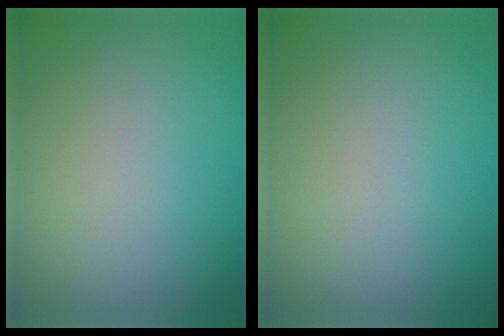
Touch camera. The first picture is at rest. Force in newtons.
{"total": 0.0}